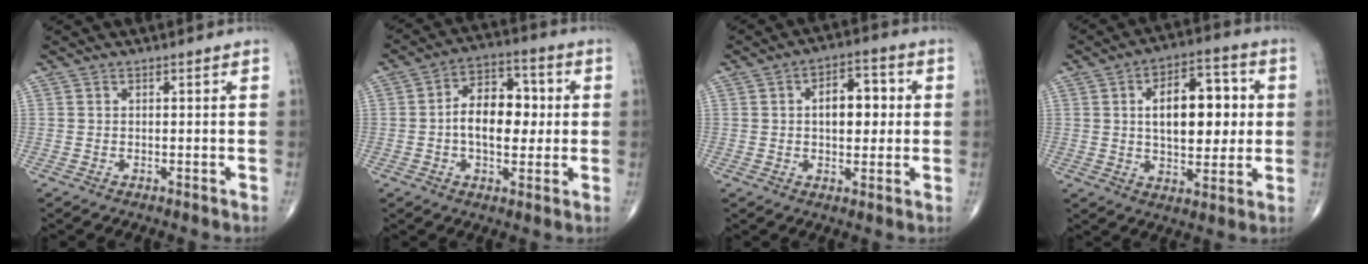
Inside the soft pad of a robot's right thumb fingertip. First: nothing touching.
{"total": 12.1, "force": [0.1, 7.4, 9.6], "torque": [-0.122, 0.022, -0.005]}
{"total": 10.3, "force": [1.2, 5.9, 8.3], "torque": [-0.090, 0.014, 0.015]}
{"total": 15.3, "force": [2.0, 8.3, 12.7], "torque": [-0.155, 0.011, 0.030]}